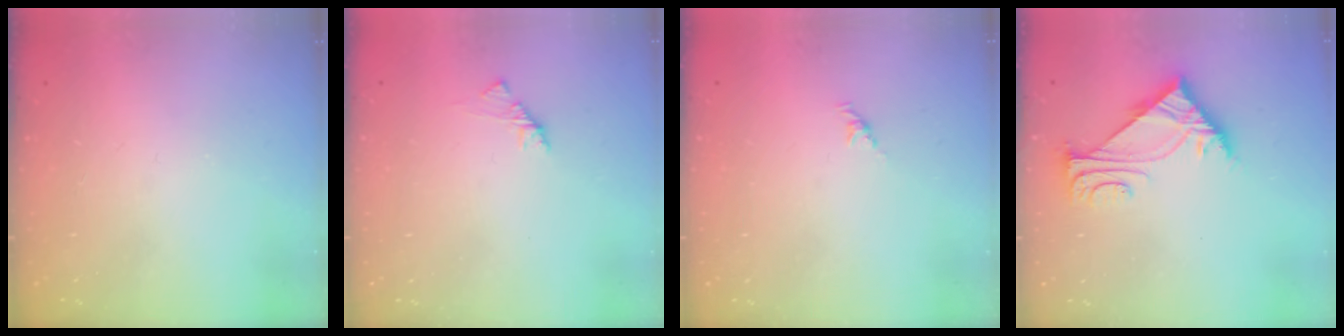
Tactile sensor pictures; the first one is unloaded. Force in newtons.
{"total": 1.7, "press": 1.6, "slide": 0.5}
{"total": 2.1, "press": 2.0, "slide": 0.7}
{"total": 6.0, "press": 6.0, "slide": 0.5}